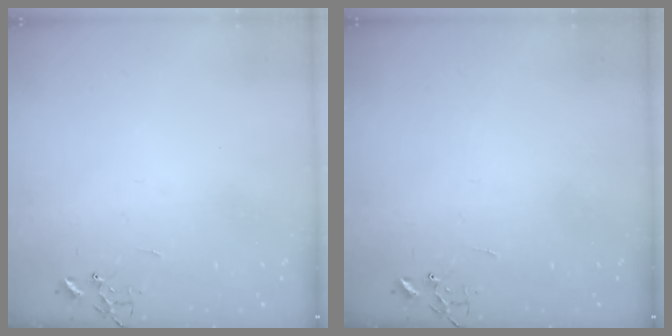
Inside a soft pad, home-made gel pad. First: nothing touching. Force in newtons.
{"total": 0.0}